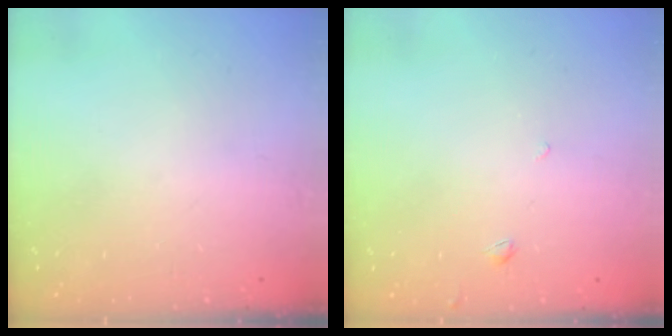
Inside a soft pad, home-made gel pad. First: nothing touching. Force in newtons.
{"total": 2.1, "press": 2.1, "slide": 0.5}